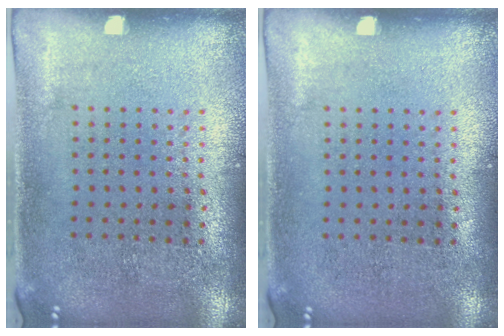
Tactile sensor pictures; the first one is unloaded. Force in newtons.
{"total": 0.0}